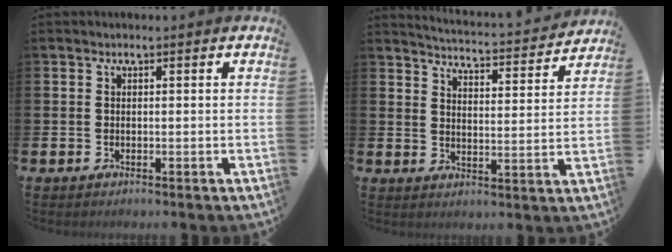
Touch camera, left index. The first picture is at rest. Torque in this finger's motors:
{"motor_torque": [0.29, -1.84, 0.07, -0.01]}